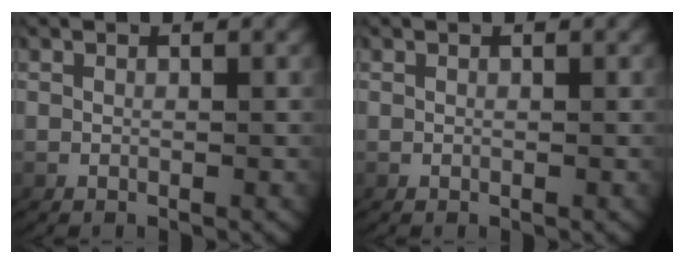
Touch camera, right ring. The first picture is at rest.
{"total": 0.0}